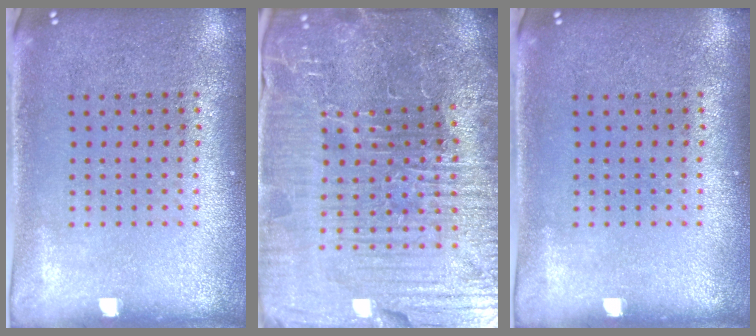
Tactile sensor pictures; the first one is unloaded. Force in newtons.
{"total": 6.8, "press": 6.3, "slide": 2.7}
{"total": 0.0}